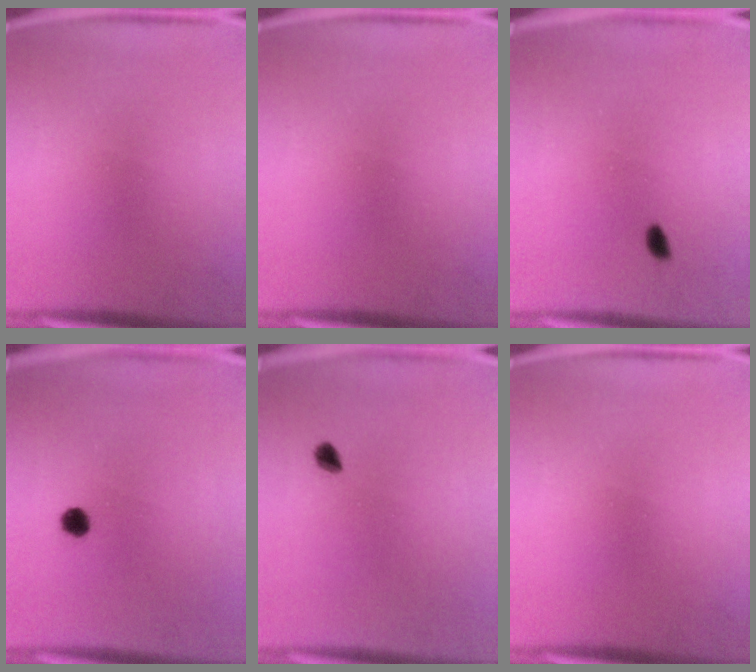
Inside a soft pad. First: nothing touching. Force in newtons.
{"total": 0.0}
{"total": 1.5}
{"total": 2.3}
{"total": 1.7}
{"total": 0.0}